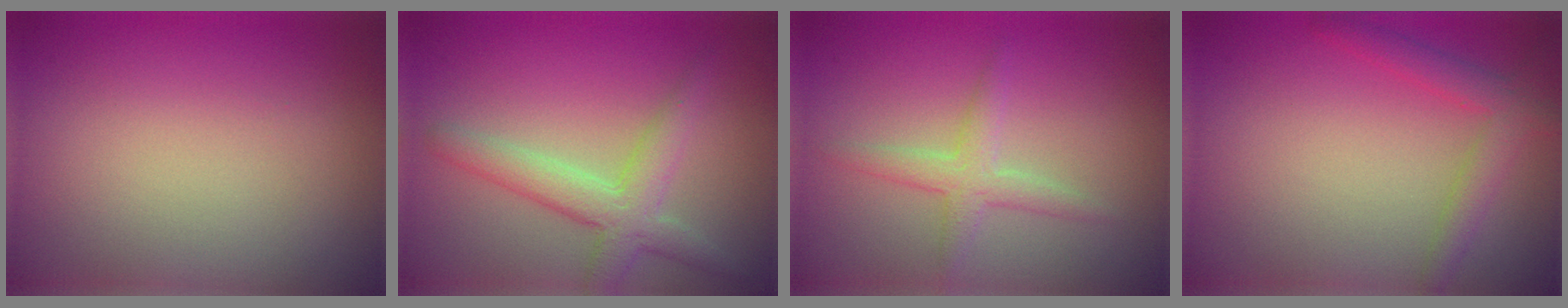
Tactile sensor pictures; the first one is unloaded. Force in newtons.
{"total": 4.0, "press": 3.9, "slide": 0.2}
{"total": 2.4, "press": 2.4, "slide": 0.0}
{"total": 2.9, "press": 2.9, "slide": 0.1}